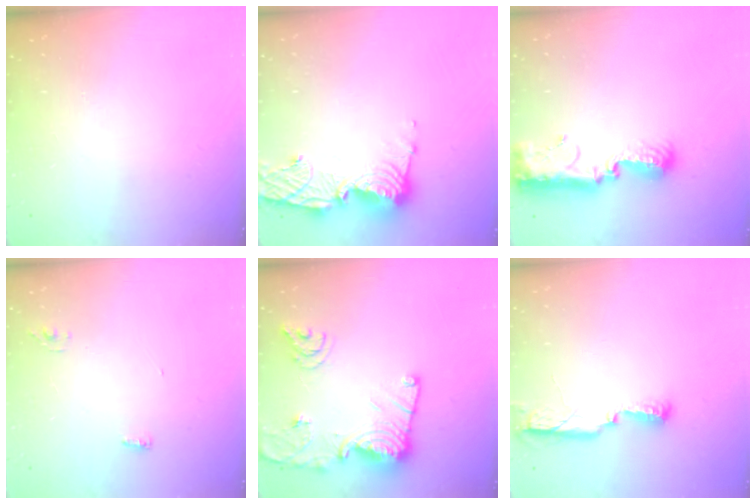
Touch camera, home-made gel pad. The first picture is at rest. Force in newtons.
{"total": 13.3, "press": 13.2, "slide": 1.6}
{"total": 11.5, "press": 11.4, "slide": 0.9}
{"total": 3.6, "press": 3.2, "slide": 1.6}
{"total": 16.5, "press": 16.5, "slide": 1.7}
{"total": 6.6, "press": 6.5, "slide": 1.1}